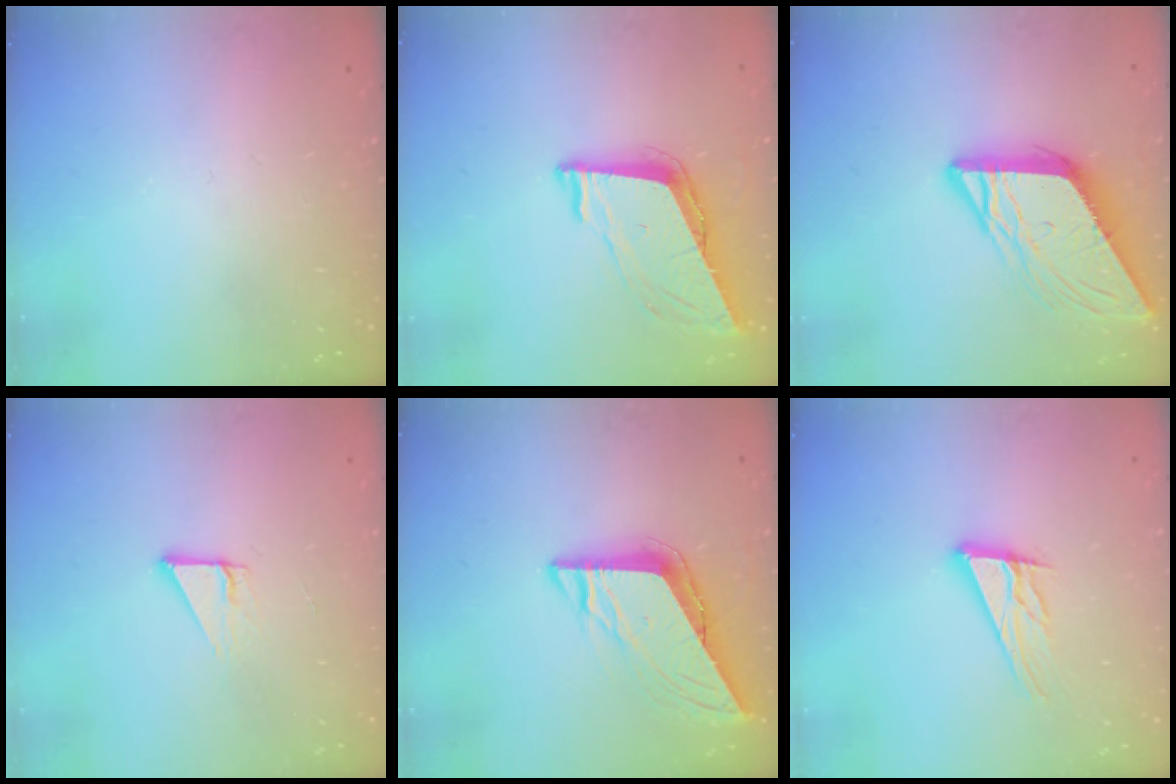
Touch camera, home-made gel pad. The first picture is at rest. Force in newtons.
{"total": 9.3, "press": 8.8, "slide": 3.2}
{"total": 10.6, "press": 10.5, "slide": 1.1}
{"total": 3.7, "press": 3.7, "slide": 0.2}
{"total": 8.8, "press": 8.8, "slide": 0.9}
{"total": 13.0, "press": 12.7, "slide": 2.8}